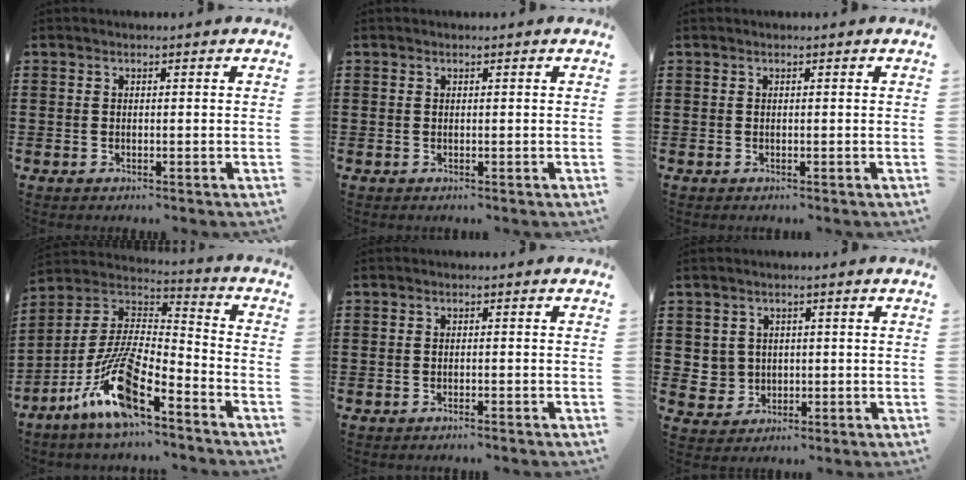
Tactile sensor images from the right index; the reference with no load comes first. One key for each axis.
{"total": 0.0}
{"total": 0.0}
{"total": 12.8, "fx": -8.5, "fy": 3.0, "fz": 9.2, "tx": -0.200, "ty": -0.001, "tz": -0.164}
{"total": 0.8, "fx": -0.7, "fy": -0.2, "fz": 0.3, "tx": -0.007, "ty": -0.001, "tz": -0.015}
{"total": 3.4, "fx": 0.6, "fy": 3.3, "fz": 0.4, "tx": -0.023, "ty": 0.012, "tz": 0.010}